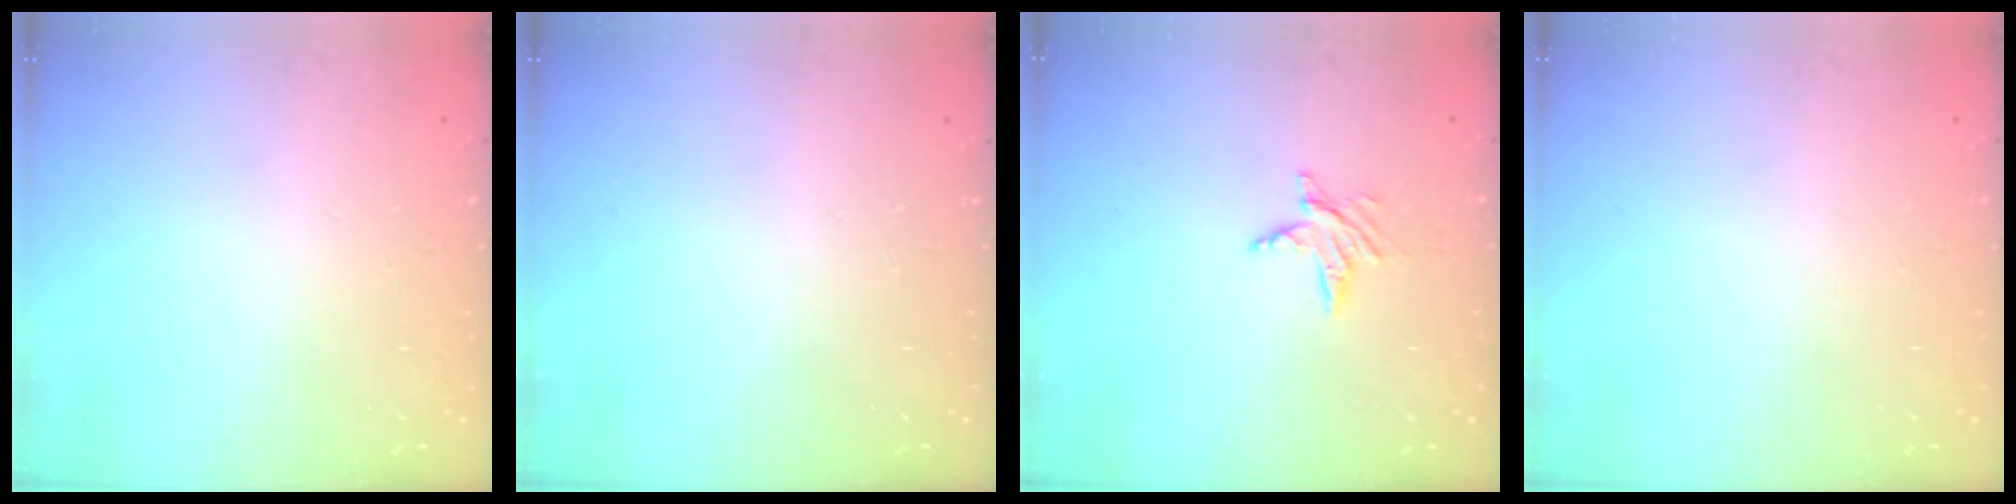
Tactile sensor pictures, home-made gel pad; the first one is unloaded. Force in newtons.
{"total": 0.0}
{"total": 6.0, "press": 5.9, "slide": 0.6}
{"total": 0.0}